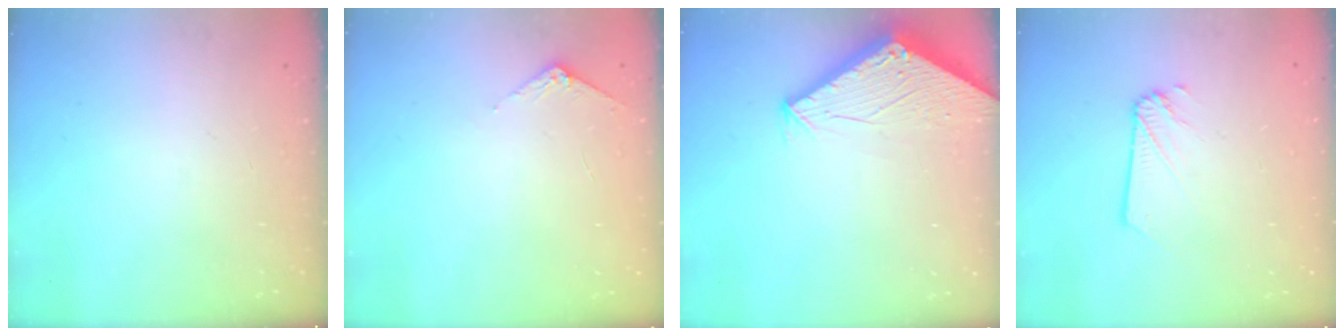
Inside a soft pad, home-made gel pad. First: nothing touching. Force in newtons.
{"total": 3.5, "press": 3.5, "slide": 0.3}
{"total": 2.9, "press": 2.9, "slide": 0.1}
{"total": 2.1, "press": 2.1, "slide": 0.0}